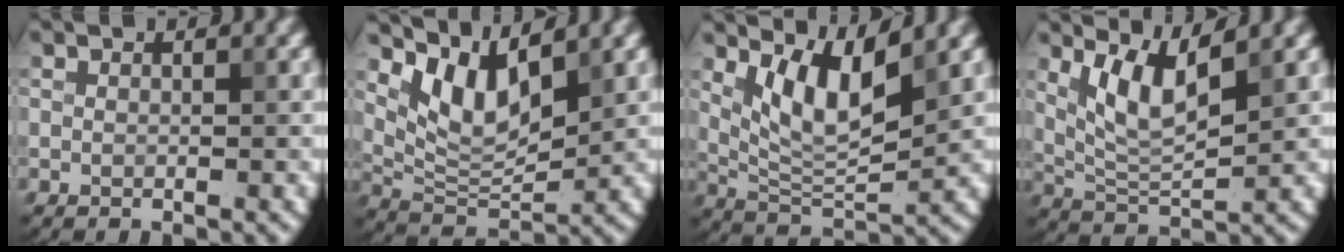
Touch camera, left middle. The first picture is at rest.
{"total": 5.7, "force": [3.4, 2.2, 4.0], "torque": [-0.086, -0.014, 0.066]}
{"total": 5.6, "force": [2.5, 1.9, 4.7], "torque": [-0.093, -0.015, 0.053]}
{"total": 4.6, "force": [2.1, 1.3, 3.9], "torque": [-0.086, -0.010, 0.047]}